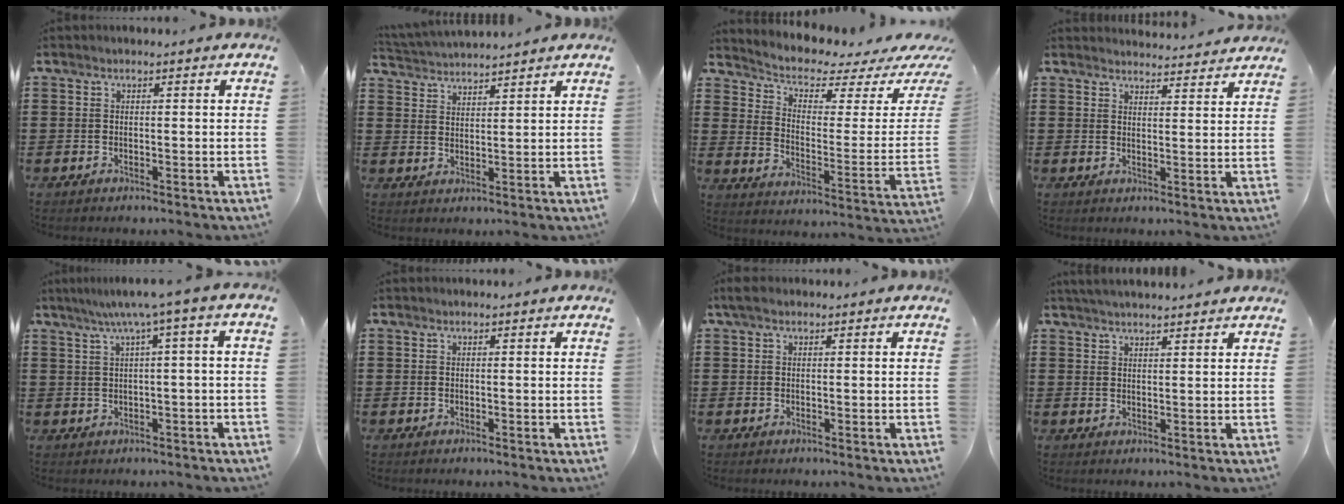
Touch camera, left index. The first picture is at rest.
{"total": 2.9, "force": [2.9, -0.2, -0.2], "torque": [-0.008, -0.013, 0.052]}
{"total": 3.5, "force": [2.7, 1.1, 2.0], "torque": [-0.057, -0.027, 0.039]}
{"total": 3.4, "force": [3.3, -0.1, 0.1], "torque": [-0.004, -0.022, 0.060]}
{"total": 4.5, "force": [0.9, -0.4, 4.3], "torque": [-0.085, -0.005, 0.008]}
{"total": 0.0}
{"total": 1.2, "force": [0.4, 0.6, 0.9], "torque": [-0.020, 0.004, 0.007]}
{"total": 2.6, "force": [2.6, -0.2, 0.4], "torque": [-0.014, -0.003, 0.049]}